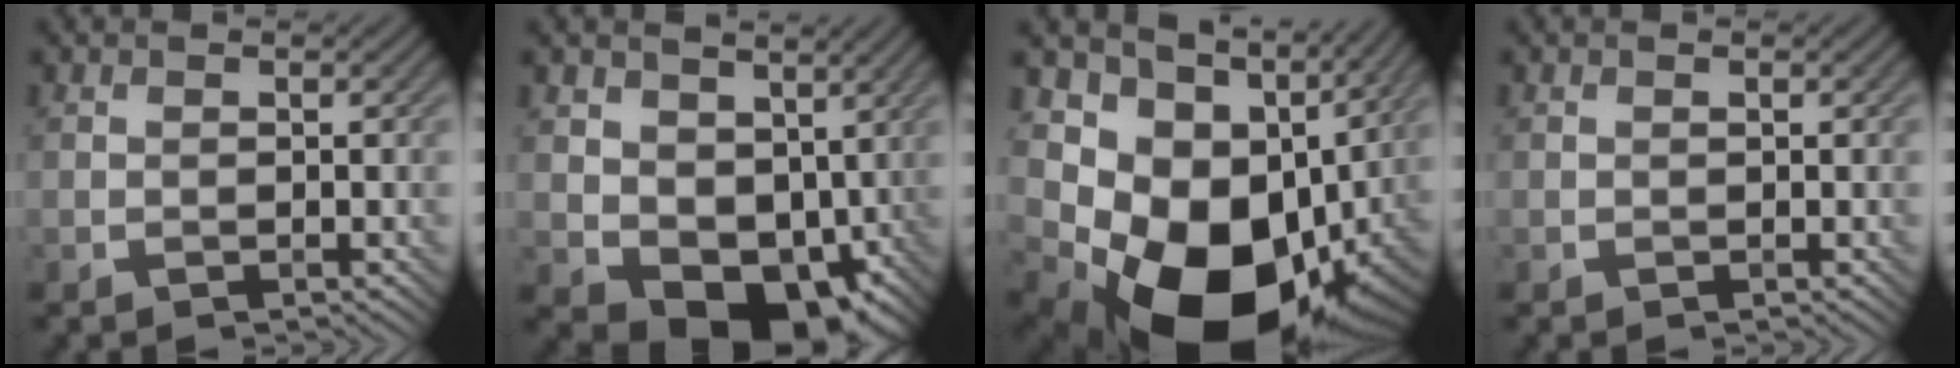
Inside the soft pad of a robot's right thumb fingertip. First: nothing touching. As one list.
[{"total": 9.8, "force": [1.0, 7.4, 6.3], "torque": [-0.121, -0.022, 0.018]}, {"total": 18.3, "force": [-1.4, 13.8, 12.0], "torque": [-0.206, -0.049, 0.015]}, {"total": 0.0}]